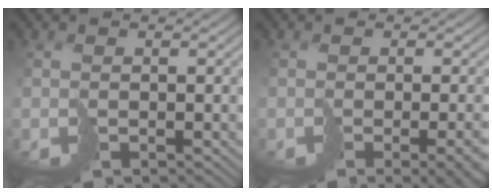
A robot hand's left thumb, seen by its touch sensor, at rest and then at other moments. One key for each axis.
{"total": 6.0, "fx": -2.4, "fy": 1.9, "fz": 5.2, "tx": -0.055, "ty": -0.009, "tz": -0.026}